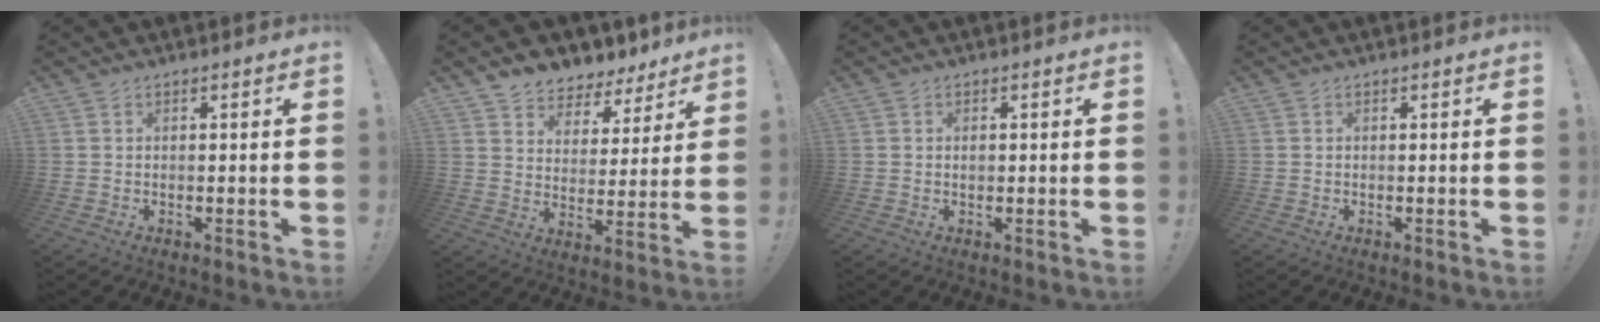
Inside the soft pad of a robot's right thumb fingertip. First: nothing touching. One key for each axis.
{"total": 6.8, "fx": 5.2, "fy": 4.2, "fz": 0.9, "tx": -0.013, "ty": -0.052, "tz": 0.101}
{"total": 0.8, "fx": -0.1, "fy": 0.6, "fz": 0.6, "tx": -0.006, "ty": -0.001, "tz": -0.003}
{"total": 0.0}